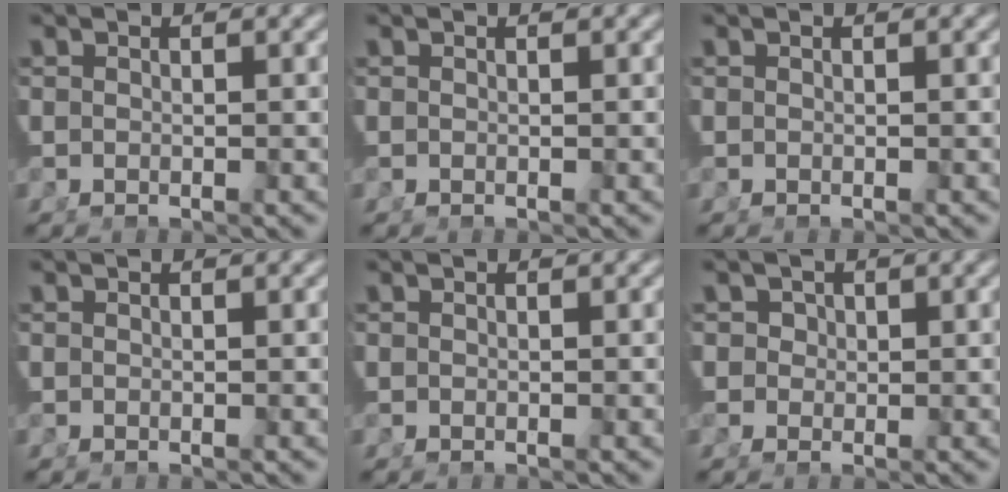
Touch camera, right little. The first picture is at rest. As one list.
[{"total": 0.0}, {"total": 0.0}, {"total": 0.0}, {"total": 0.0}, {"total": 2.3, "force": [0.2, 2.1, 0.8], "torque": [-0.019, -0.003, 0.002]}]